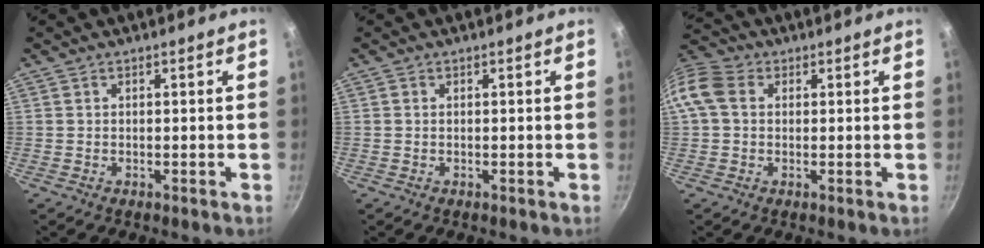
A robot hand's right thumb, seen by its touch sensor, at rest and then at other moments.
{"total": 0.0}
{"total": 10.7, "force": [1.8, 8.4, 6.3], "torque": [-0.140, 0.026, 0.019]}